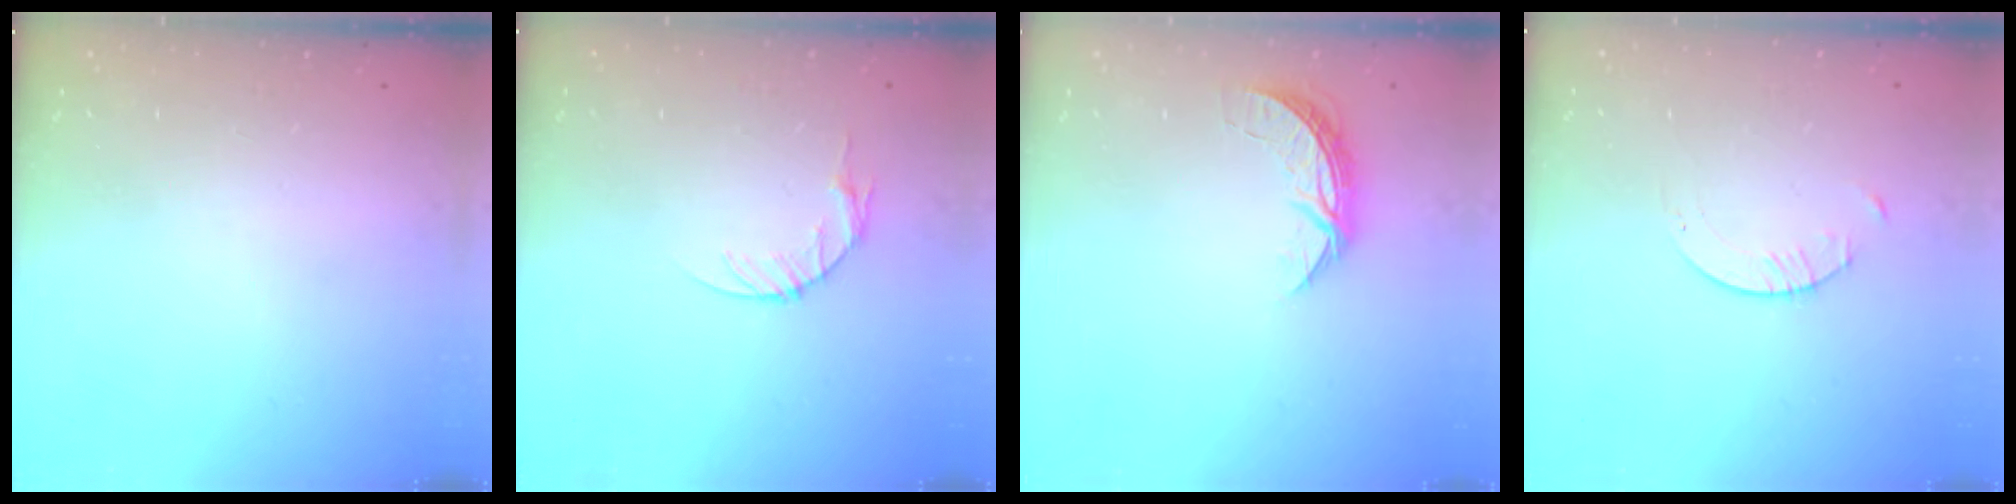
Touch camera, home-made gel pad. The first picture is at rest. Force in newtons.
{"total": 4.6, "press": 4.6, "slide": 0.6}
{"total": 6.6, "press": 6.5, "slide": 0.4}
{"total": 1.6, "press": 1.6, "slide": 0.2}